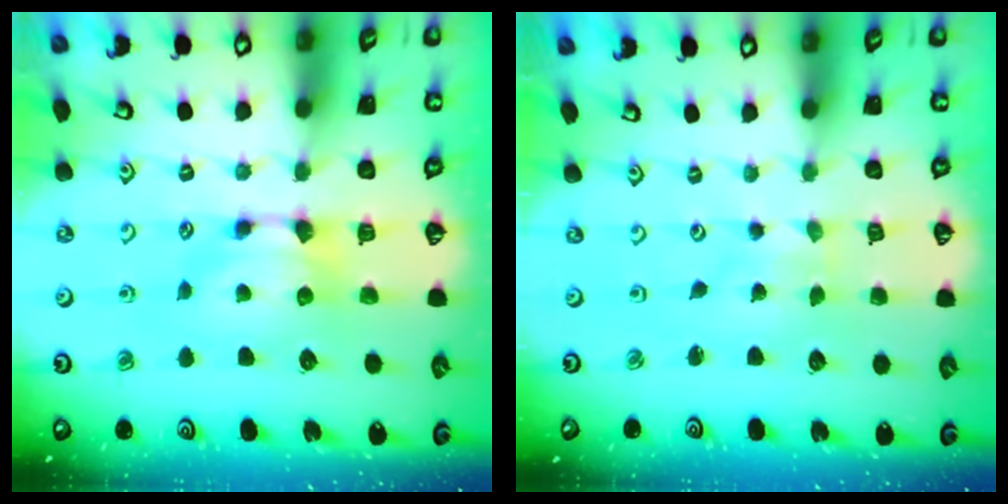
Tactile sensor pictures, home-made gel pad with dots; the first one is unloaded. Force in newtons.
{"total": 4.1, "press": 4.1, "slide": 0.2}